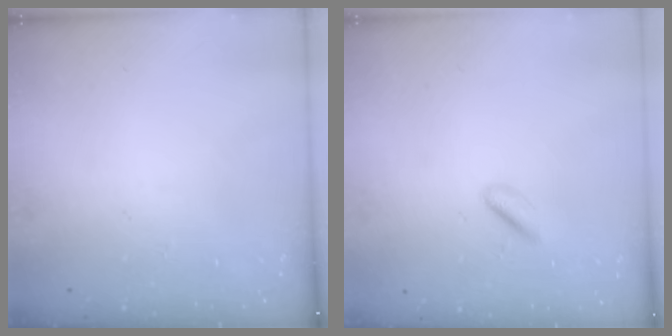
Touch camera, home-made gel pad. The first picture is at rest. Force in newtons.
{"total": 2.4, "press": 2.3, "slide": 0.6}